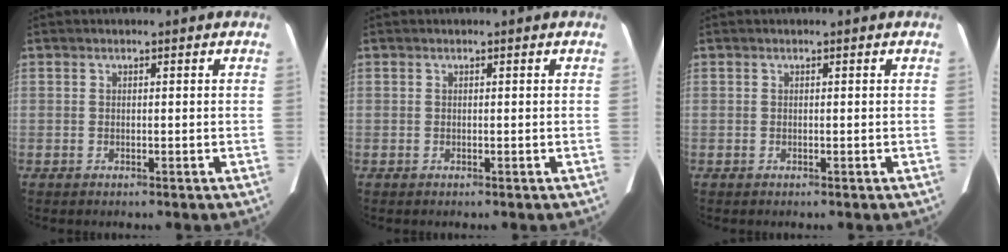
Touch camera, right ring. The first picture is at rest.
{"total": 0.0}
{"total": 0.0}